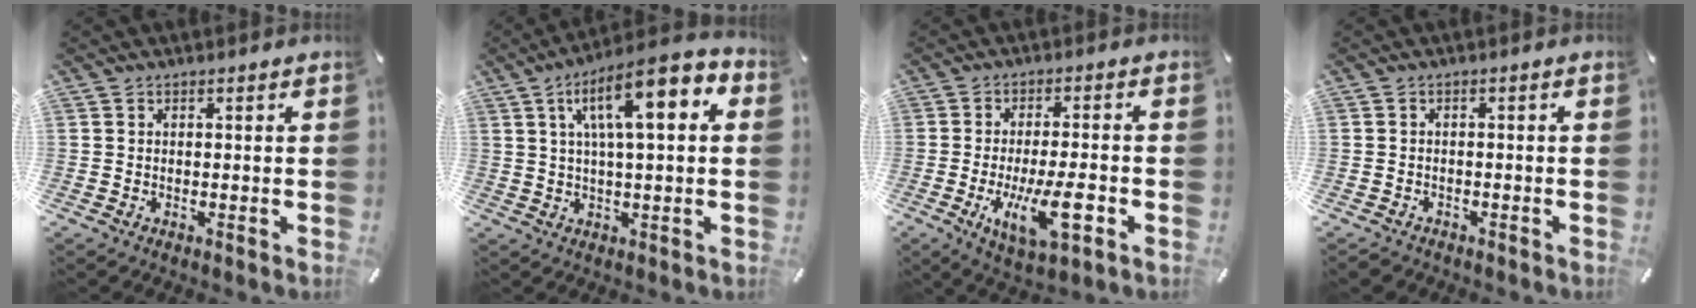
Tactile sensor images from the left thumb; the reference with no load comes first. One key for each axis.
{"total": 13.5, "fx": 5.1, "fy": 3.7, "fz": 11.9, "tx": -0.193, "ty": -0.015, "tz": 0.082}
{"total": 13.0, "fx": -4.0, "fy": 4.2, "fz": 11.6, "tx": -0.214, "ty": -0.009, "tz": -0.064}
{"total": 1.6, "fx": -1.4, "fy": 0.7, "fz": 0.3, "tx": -0.015, "ty": 0.004, "tz": -0.032}